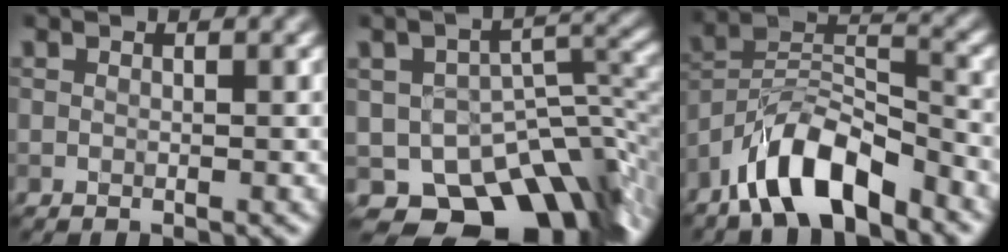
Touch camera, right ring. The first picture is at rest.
{"total": 11.8, "force": [-7.8, 6.2, 6.3], "torque": [-0.088, -0.017, -0.110]}
{"total": 7.9, "force": [-5.7, 2.7, 4.7], "torque": [-0.076, 0.010, -0.109]}